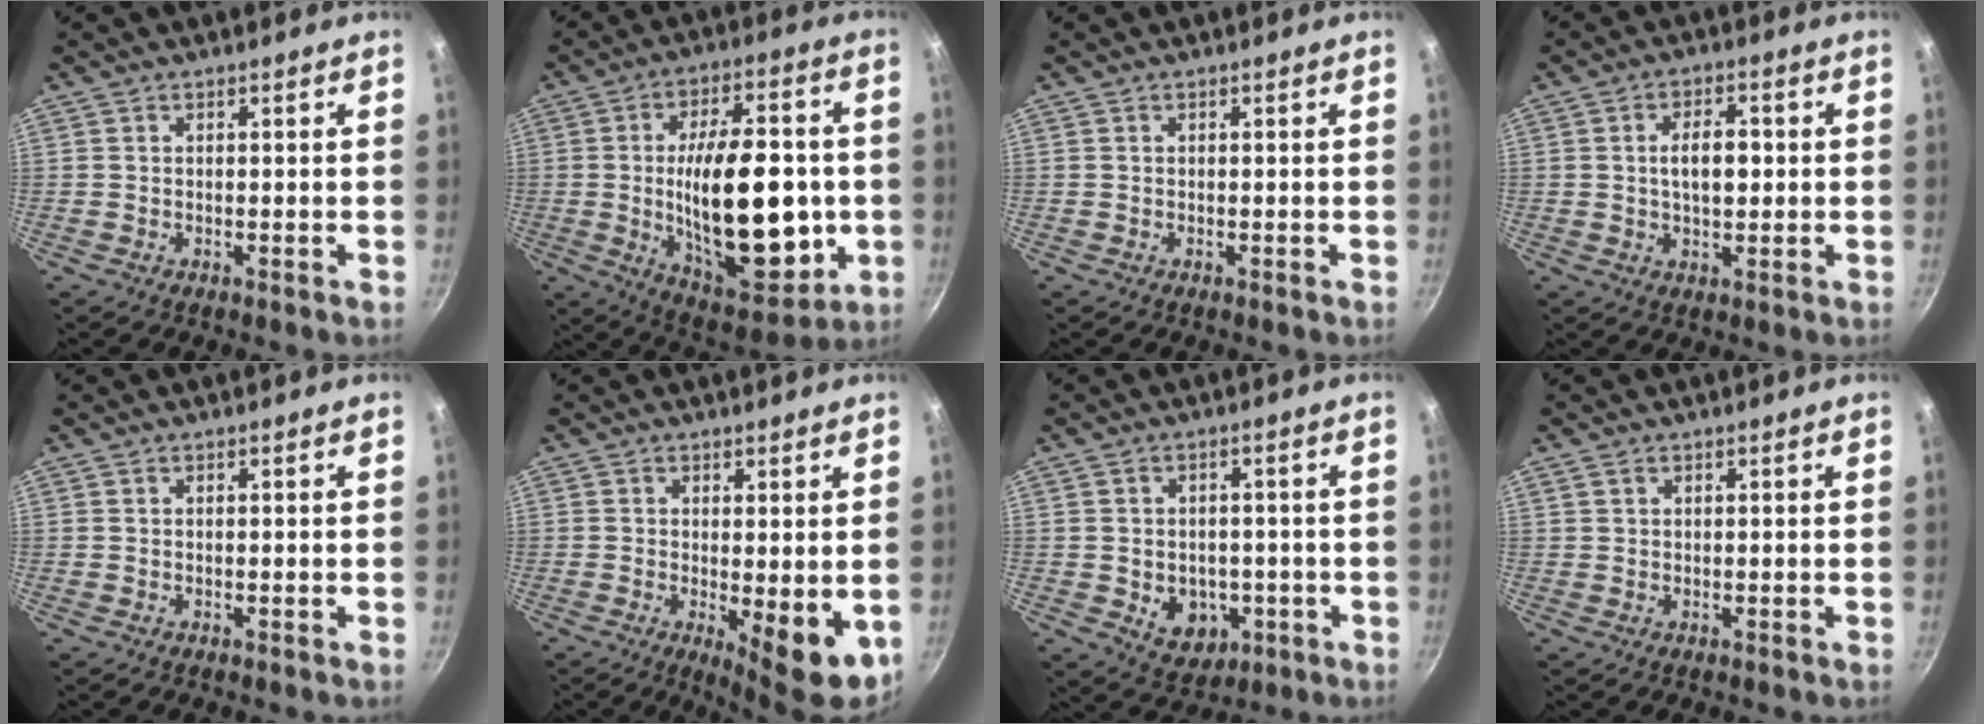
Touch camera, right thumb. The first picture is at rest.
{"total": 26.1, "force": [-2.1, 12.5, 22.8], "torque": [-0.334, 0.002, -0.017]}
{"total": 0.0}
{"total": 6.4, "force": [0.4, 3.4, 5.4], "torque": [-0.073, 0.009, 0.005]}
{"total": 0.0}
{"total": 8.5, "force": [-1.1, 2.9, 7.9], "torque": [-0.096, -0.010, -0.003]}
{"total": 8.3, "force": [-2.0, 6.5, 4.7], "torque": [-0.040, 0.003, -0.015]}
{"total": 0.8, "force": [0.5, 0.5, 0.4], "torque": [-0.006, 0.001, 0.008]}